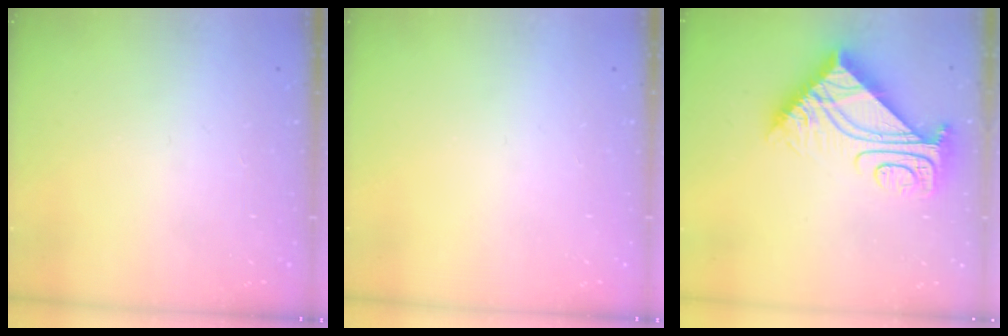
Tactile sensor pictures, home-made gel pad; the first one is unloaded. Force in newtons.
{"total": 0.0}
{"total": 12.1, "press": 12.1, "slide": 0.8}